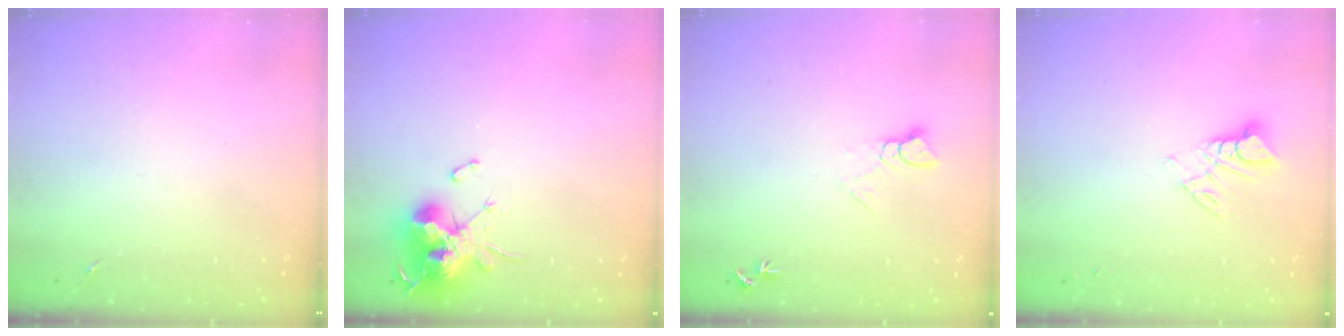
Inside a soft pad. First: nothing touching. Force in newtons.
{"total": 15.7, "press": 15.7, "slide": 0.1}
{"total": 5.5, "press": 5.5, "slide": 0.5}
{"total": 6.2, "press": 6.1, "slide": 0.4}